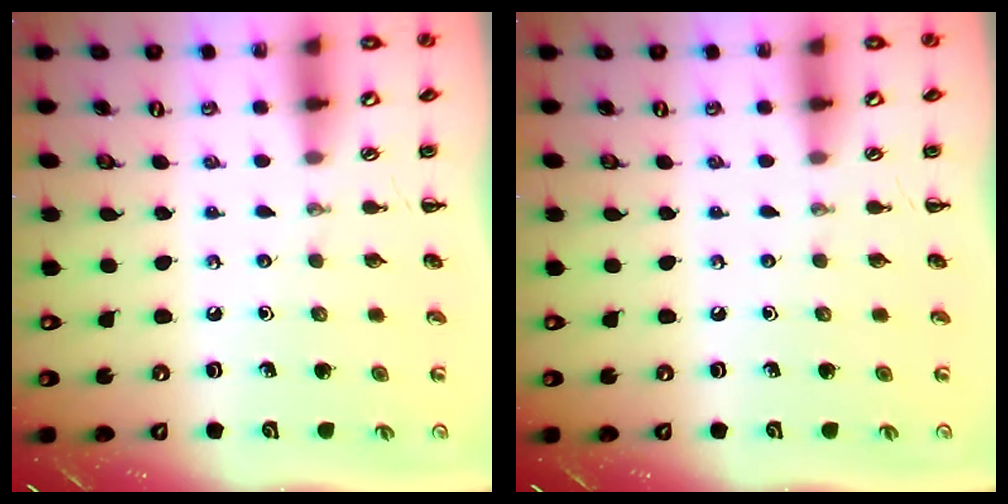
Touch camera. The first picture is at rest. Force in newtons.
{"total": 0.0}